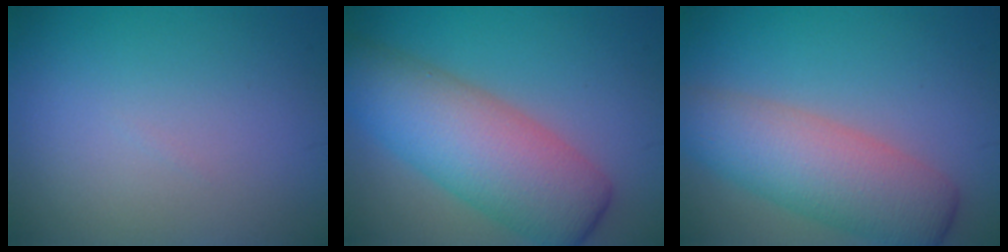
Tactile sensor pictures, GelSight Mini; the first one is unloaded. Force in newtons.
{"total": 8.9, "press": 8.9, "slide": 0.4}
{"total": 7.2, "press": 7.2, "slide": 0.4}